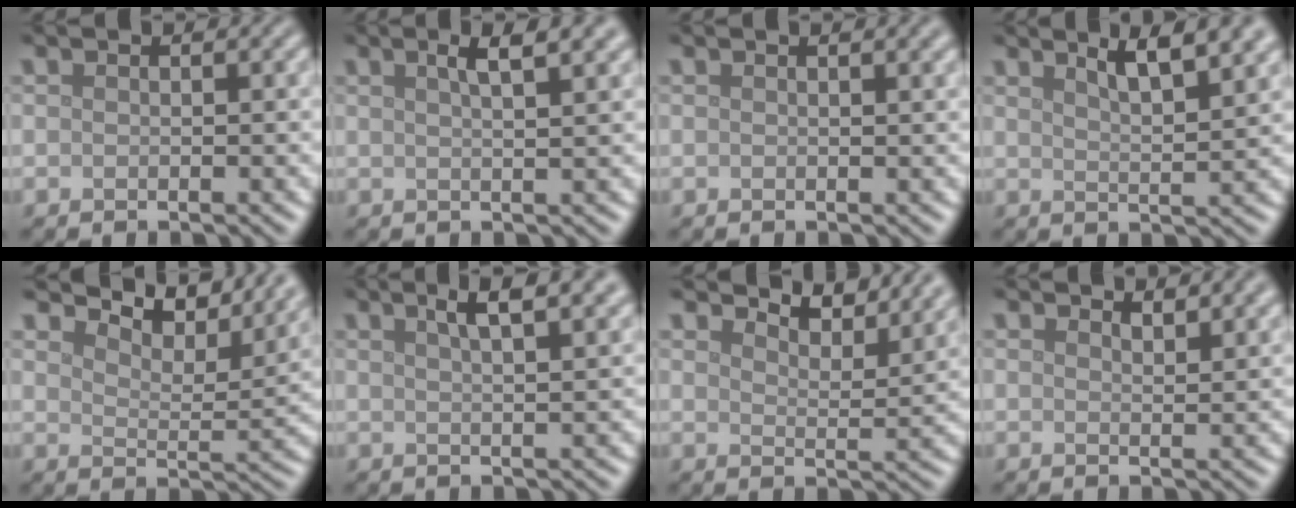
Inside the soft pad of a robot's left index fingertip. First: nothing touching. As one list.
[{"total": 3.8, "force": [2.0, 1.1, 3.1], "torque": [-0.026, 0.014, 0.019]}, {"total": 1.6, "force": [1.0, 0.6, 1.2], "torque": [-0.008, 0.005, 0.012]}, {"total": 5.4, "force": [3.6, 1.4, 3.8], "torque": [-0.037, 0.024, 0.040]}, {"total": 9.6, "force": [8.7, 2.1, 3.4], "torque": [-0.062, 0.009, 0.125]}, {"total": 5.2, "force": [3.1, 1.6, 3.9], "torque": [-0.034, 0.026, 0.029]}, {"total": 5.5, "force": [5.2, 0.9, 1.5], "torque": [-0.034, -0.003, 0.070]}, {"total": 2.2, "force": [2.0, 0.4, 0.9], "torque": [-0.011, 0.000, 0.034]}]